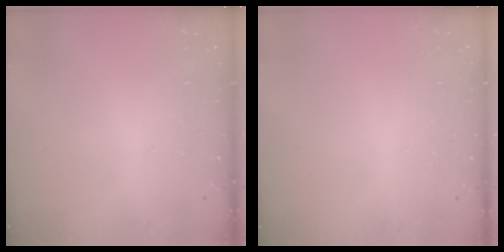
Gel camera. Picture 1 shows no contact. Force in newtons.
{"total": 0.0}